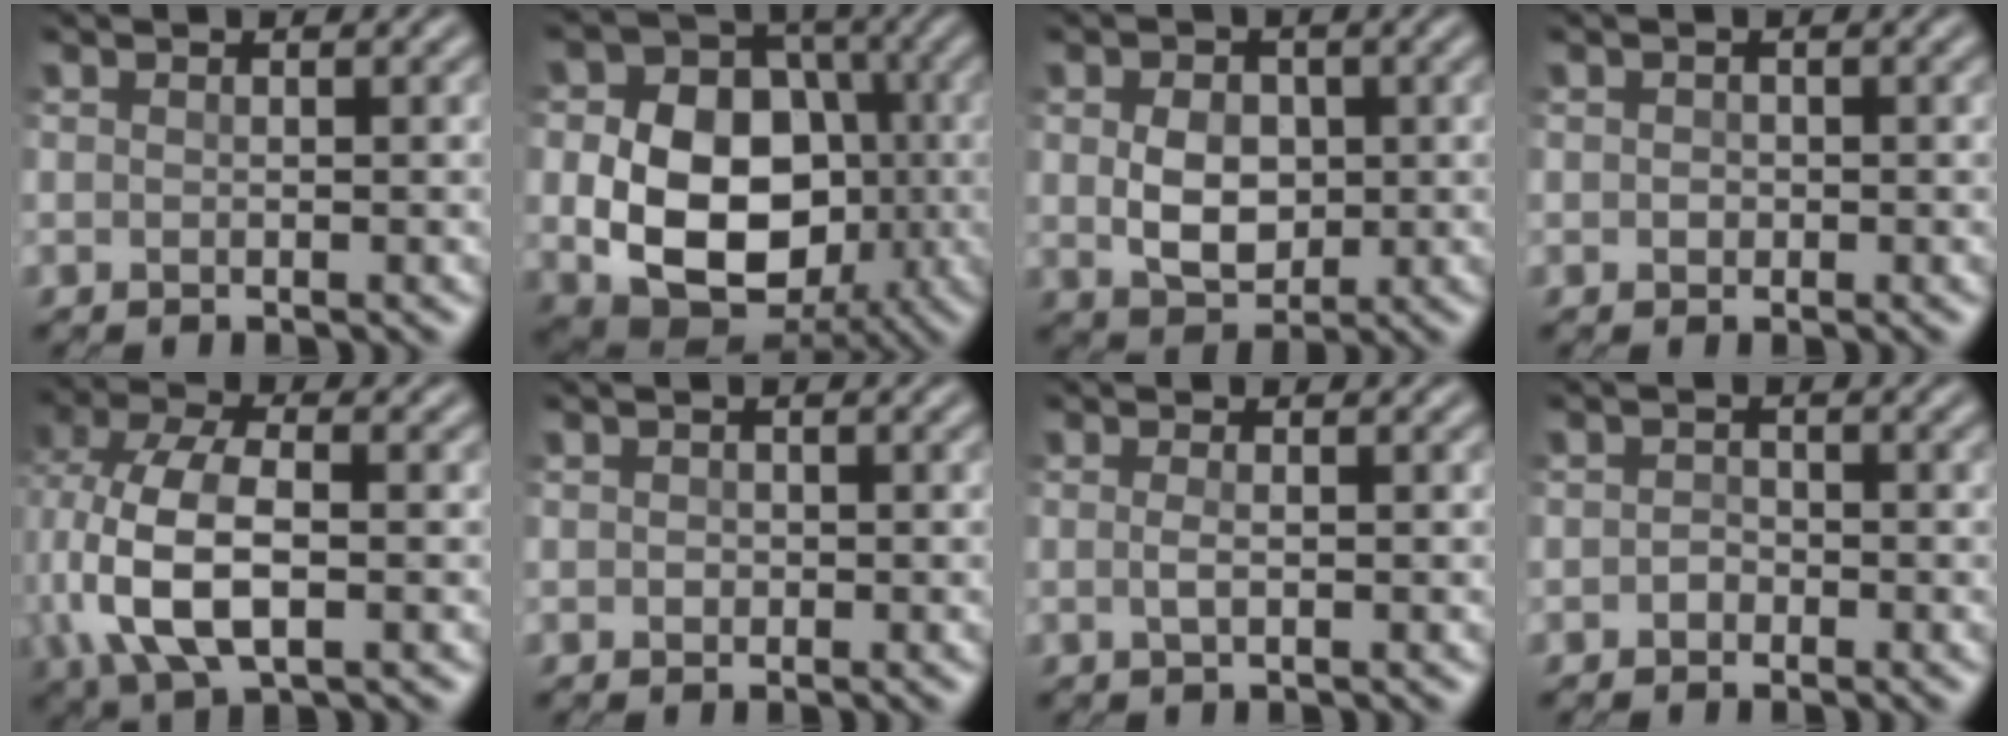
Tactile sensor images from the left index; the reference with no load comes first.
{"total": 12.2, "force": [-1.5, 9.3, 7.7], "torque": [-0.123, -0.015, -0.027]}
{"total": 4.4, "force": [0.1, 3.2, 3.0], "torque": [-0.060, -0.006, 0.004]}
{"total": 0.7, "force": [0.0, 0.6, 0.3], "torque": [-0.003, -0.003, -0.002]}
{"total": 8.8, "force": [-0.9, 4.6, 7.5], "torque": [-0.166, 0.008, -0.024]}
{"total": 0.6, "force": [0.0, 0.5, 0.2], "torque": [-0.002, -0.003, -0.002]}
{"total": 1.1, "force": [-0.1, 0.4, 1.0], "torque": [-0.022, 0.000, -0.003]}
{"total": 0.9, "force": [-0.4, 0.7, 0.4], "torque": [-0.007, -0.001, -0.010]}